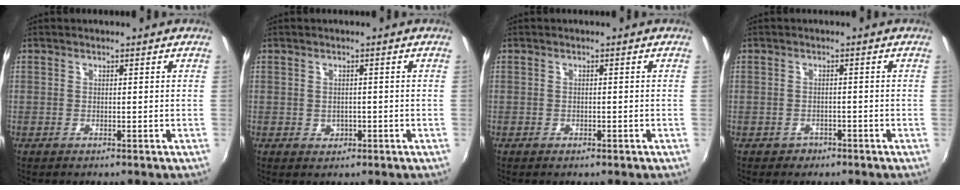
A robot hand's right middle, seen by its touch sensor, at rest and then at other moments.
{"total": 1.8, "force": [-0.4, 1.7, 0.6], "torque": [-0.008, -0.001, -0.003]}
{"total": 1.0, "force": [-0.7, 0.7, 0.3], "torque": [-0.007, -0.005, -0.012]}
{"total": 2.3, "force": [-1.4, 1.8, 0.4], "torque": [-0.012, -0.001, -0.019]}